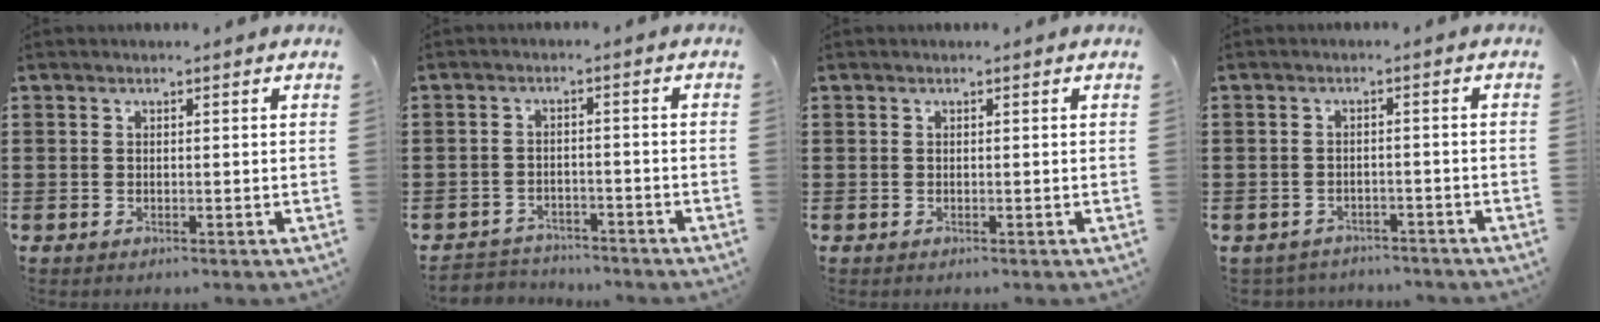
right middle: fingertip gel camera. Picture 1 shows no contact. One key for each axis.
{"total": 2.9, "fx": -2.8, "fy": 0.6, "fz": -0.3, "tx": -0.004, "ty": -0.001, "tz": -0.062}
{"total": 0.0}
{"total": 2.2, "fx": -2.1, "fy": 0.4, "fz": -0.2, "tx": -0.004, "ty": -0.001, "tz": -0.048}